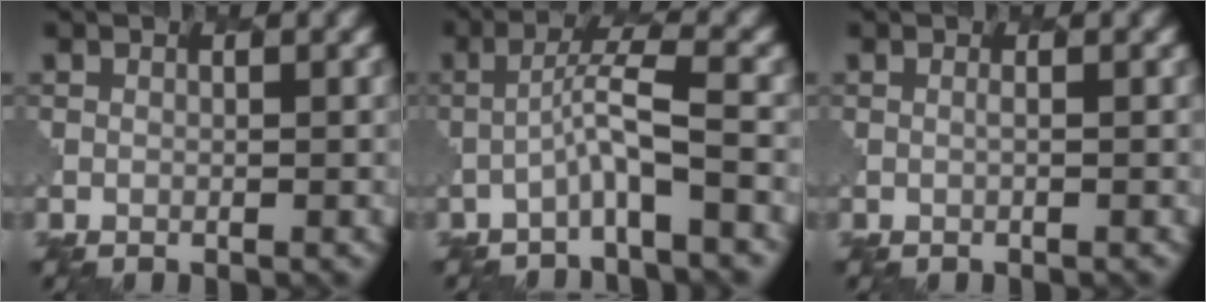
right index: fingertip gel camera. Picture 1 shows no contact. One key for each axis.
{"total": 3.2, "fx": -1.5, "fy": 0.1, "fz": 2.9, "tx": -0.054, "ty": 0.016, "tz": -0.033}
{"total": 0.5, "fx": 0.2, "fy": 0.1, "fz": 0.5, "tx": -0.004, "ty": 0.000, "tz": 0.000}